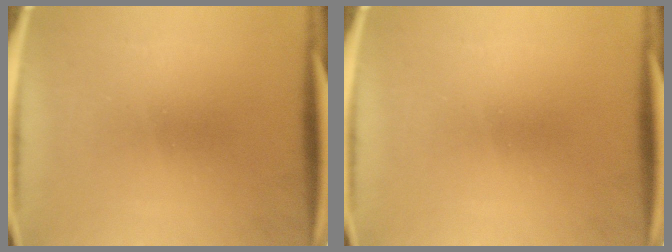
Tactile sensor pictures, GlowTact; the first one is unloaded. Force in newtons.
{"total": 0.0}